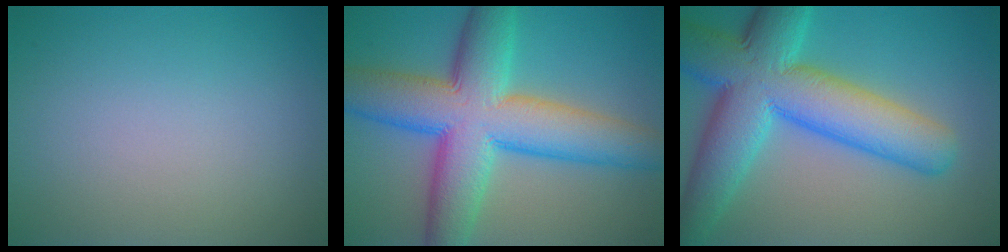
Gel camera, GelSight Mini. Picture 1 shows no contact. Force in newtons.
{"total": 12.0, "press": 12.0, "slide": 0.3}
{"total": 11.7, "press": 11.7, "slide": 0.2}